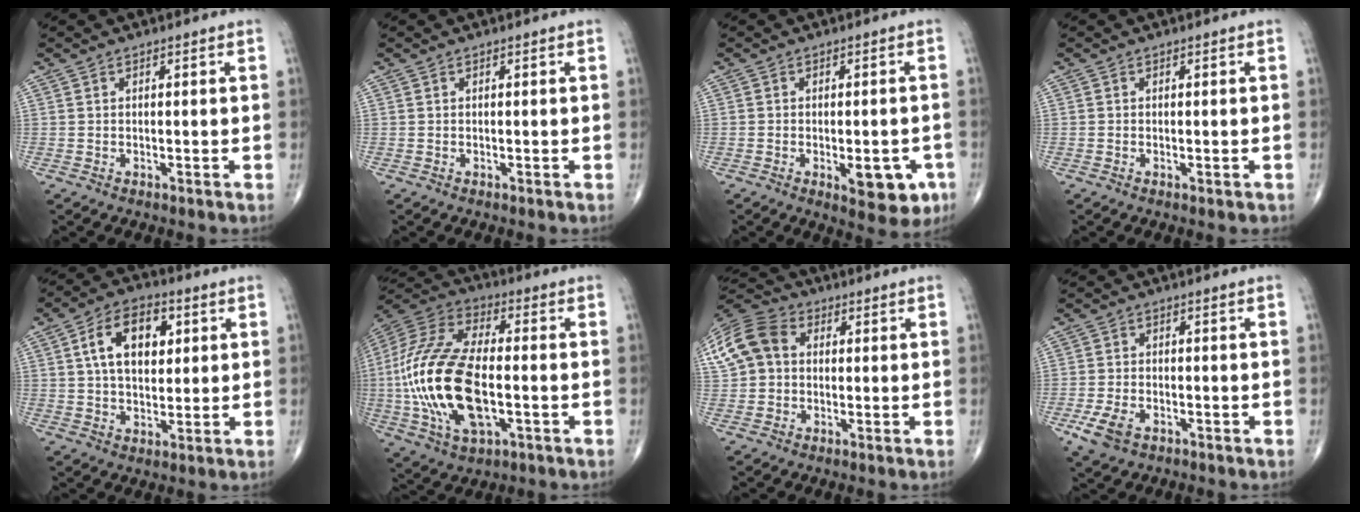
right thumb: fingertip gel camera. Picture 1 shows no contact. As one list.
[{"total": 0.0}, {"total": 8.0, "force": [-2.9, 3.7, 6.5], "torque": [-0.061, 0.007, -0.028]}, {"total": 0.8, "force": [-0.3, 0.3, 0.6], "torque": [-0.008, -0.002, -0.005]}, {"total": 12.1, "force": [3.3, 7.4, 9.1], "torque": [-0.129, 0.003, 0.051]}, {"total": 25.0, "force": [-3.2, 12.0, 21.6], "torque": [-0.476, 0.007, -0.055]}, {"total": 12.5, "force": [2.1, 9.9, 7.3], "torque": [-0.153, 0.032, 0.031]}, {"total": 5.4, "force": [-2.6, 3.2, 3.6], "torque": [-0.080, 0.004, -0.045]}]